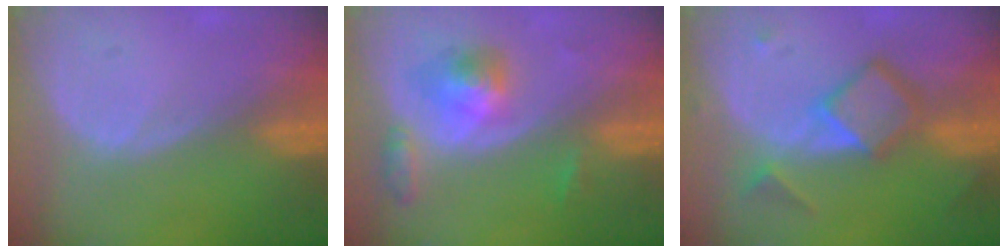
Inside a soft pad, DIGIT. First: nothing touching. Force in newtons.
{"total": 5.2, "press": 4.9, "slide": 1.7}
{"total": 6.8, "press": 5.9, "slide": 3.4}